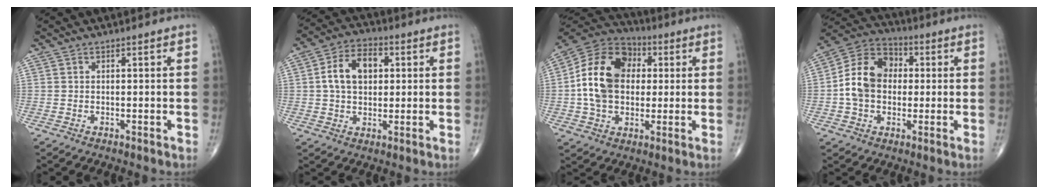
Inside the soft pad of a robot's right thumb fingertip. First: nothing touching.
{"total": 10.2, "force": [1.7, 6.8, 7.4], "torque": [-0.115, 0.014, 0.025]}
{"total": 17.2, "force": [1.4, 12.5, 11.7], "torque": [-0.190, 0.024, 0.017]}
{"total": 12.6, "force": [0.2, 9.6, 8.1], "torque": [-0.131, 0.033, -0.007]}